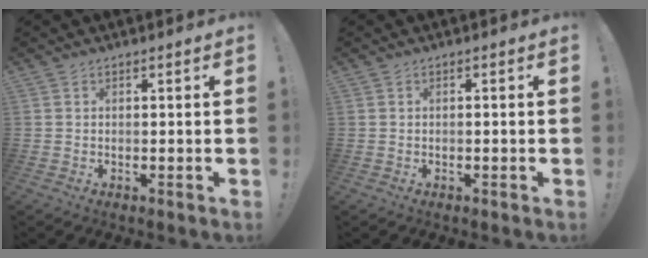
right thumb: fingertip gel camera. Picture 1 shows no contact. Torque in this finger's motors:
{"motor_torque": [-0.06, -0.33, 0.05, 0.29, 0.00]}